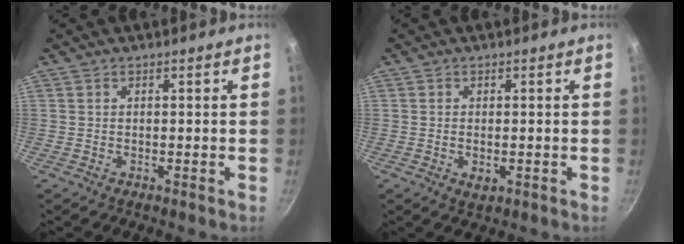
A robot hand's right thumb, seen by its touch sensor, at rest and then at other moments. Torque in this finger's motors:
{"motor_torque": [-0.23, 0.00, -0.27, 0.29, 0.00]}